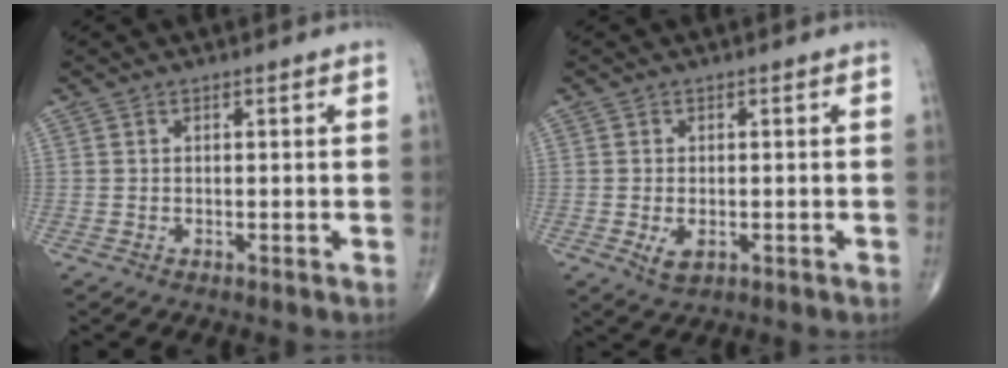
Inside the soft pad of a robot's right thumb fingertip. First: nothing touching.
{"total": 3.0, "force": [-0.8, 1.7, 2.3], "torque": [-0.039, -0.004, -0.008]}